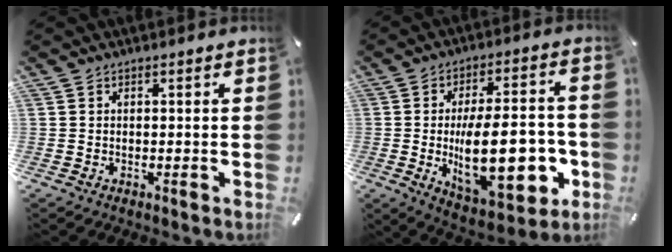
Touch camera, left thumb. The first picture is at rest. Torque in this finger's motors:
{"motor_torque": [1.96, 3.05, 2.33, 0.44, 0.26]}